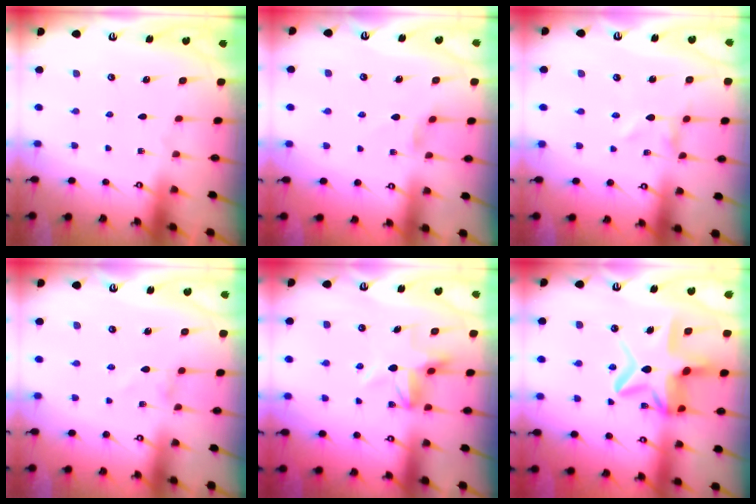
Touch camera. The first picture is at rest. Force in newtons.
{"total": 0.9, "press": 0.8, "slide": 0.4}
{"total": 0.0}
{"total": 0.0}
{"total": 5.4, "press": 5.4, "slide": 0.3}
{"total": 14.7, "press": 14.6, "slide": 1.5}